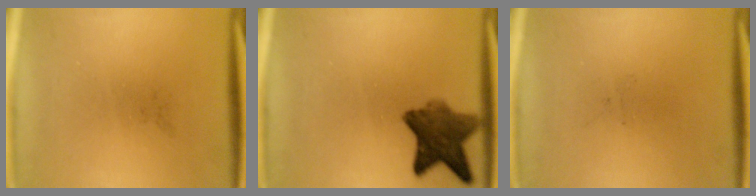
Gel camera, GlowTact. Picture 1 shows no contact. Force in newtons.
{"total": 7.9}
{"total": 0.0}